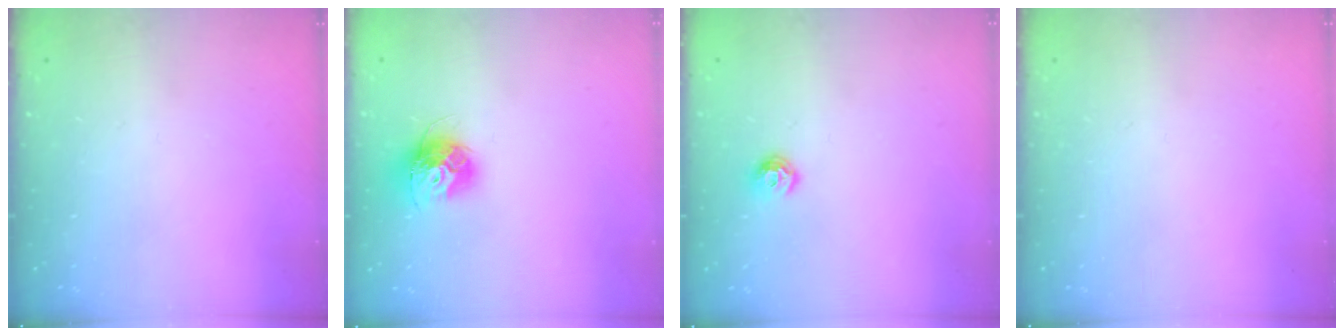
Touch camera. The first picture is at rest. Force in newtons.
{"total": 12.2, "press": 12.1, "slide": 1.0}
{"total": 7.5, "press": 7.4, "slide": 0.7}
{"total": 0.0}